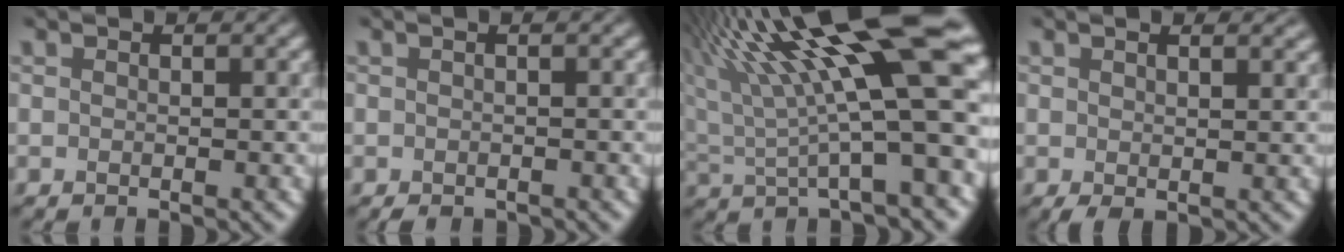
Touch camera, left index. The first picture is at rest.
{"total": 1.0, "force": [-0.8, 0.3, 0.6], "torque": [-0.013, -0.007, -0.012]}
{"total": 16.9, "force": [5.5, 4.1, 15.5], "torque": [-0.254, 0.017, 0.092]}
{"total": 2.1, "force": [0.9, 0.7, 1.7], "torque": [-0.026, 0.001, 0.016]}